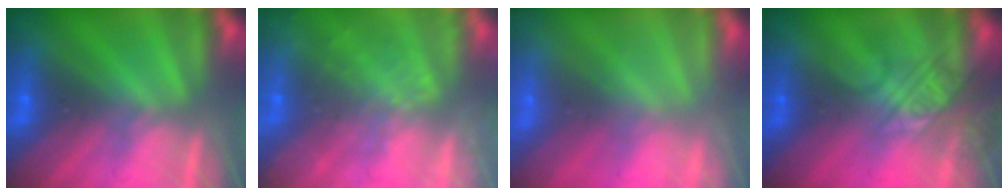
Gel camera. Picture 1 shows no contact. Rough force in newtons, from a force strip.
{"total": 6.4}
{"total": 2.2}
{"total": 2.4}